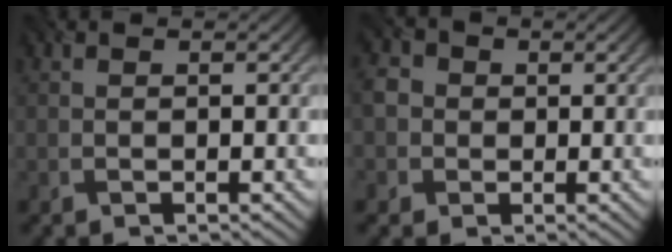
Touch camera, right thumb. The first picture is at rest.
{"total": 4.5, "force": [0.1, 4.2, 1.5], "torque": [-0.054, 0.008, -0.013]}